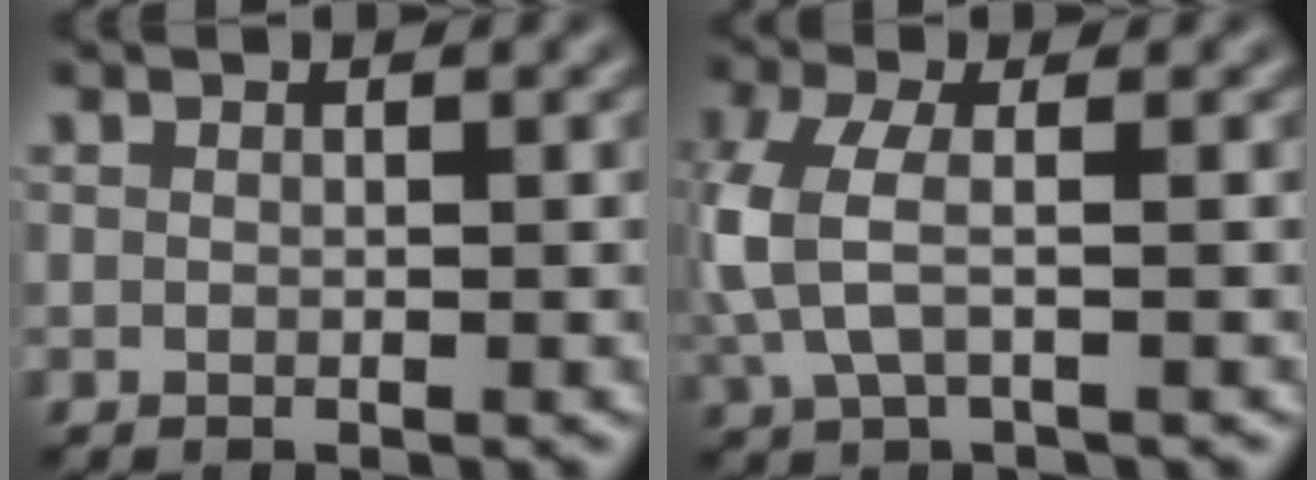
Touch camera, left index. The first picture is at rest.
{"total": 4.2, "force": [-0.1, 1.8, 3.8], "torque": [-0.107, 0.001, -0.005]}